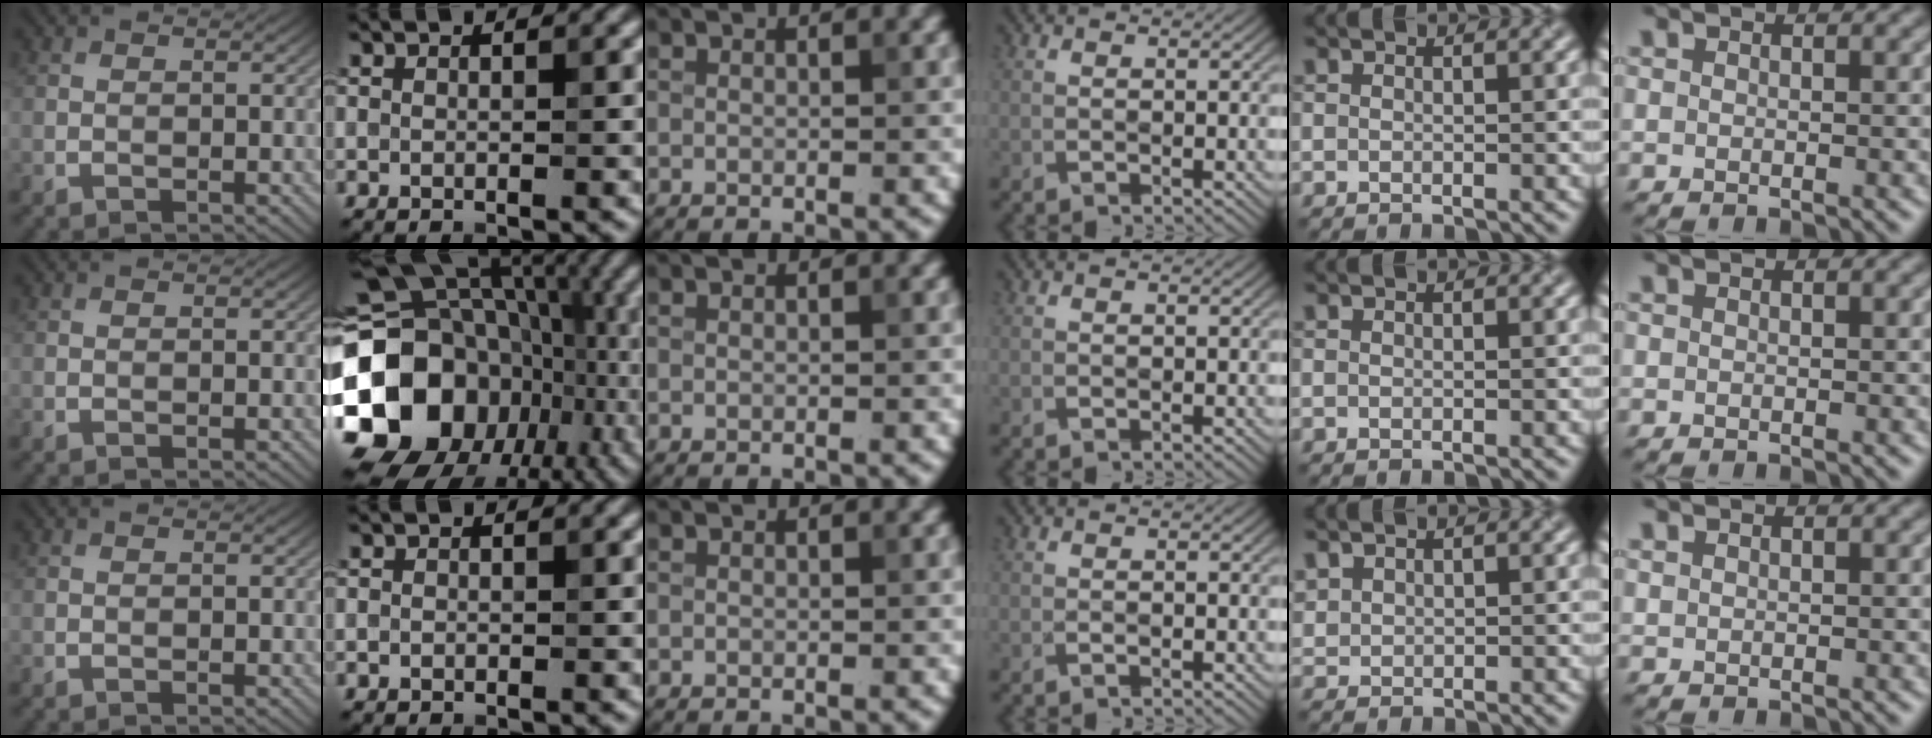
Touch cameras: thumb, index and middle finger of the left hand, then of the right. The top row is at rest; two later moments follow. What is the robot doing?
{"motion": "fold", "object": "aluminum foil"}